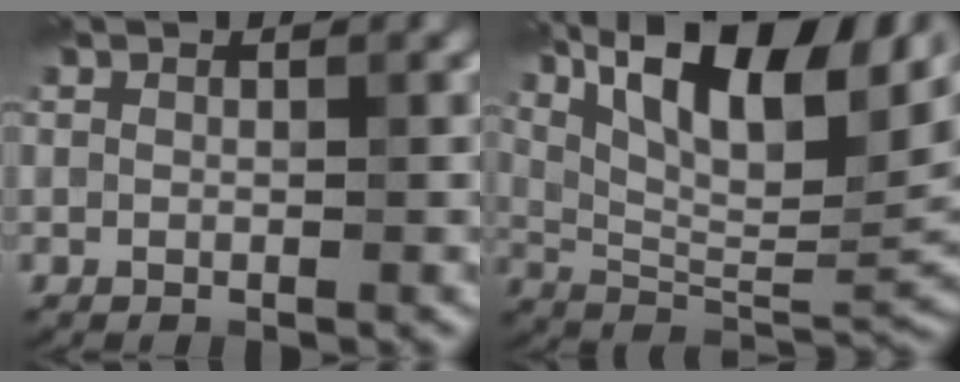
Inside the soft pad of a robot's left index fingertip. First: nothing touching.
{"total": 14.6, "force": [6.8, 5.3, 11.8], "torque": [-0.194, 0.018, 0.120]}